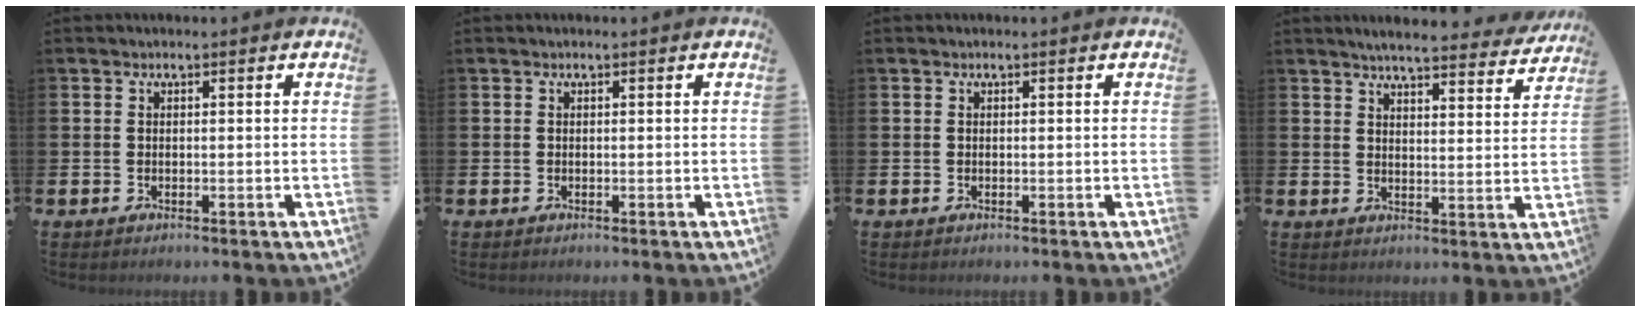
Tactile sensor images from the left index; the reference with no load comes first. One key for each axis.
{"total": 0.0}
{"total": 0.0}
{"total": 5.1, "fx": 4.9, "fy": 0.2, "fz": 1.3, "tx": -0.029, "ty": -0.033, "tz": 0.083}